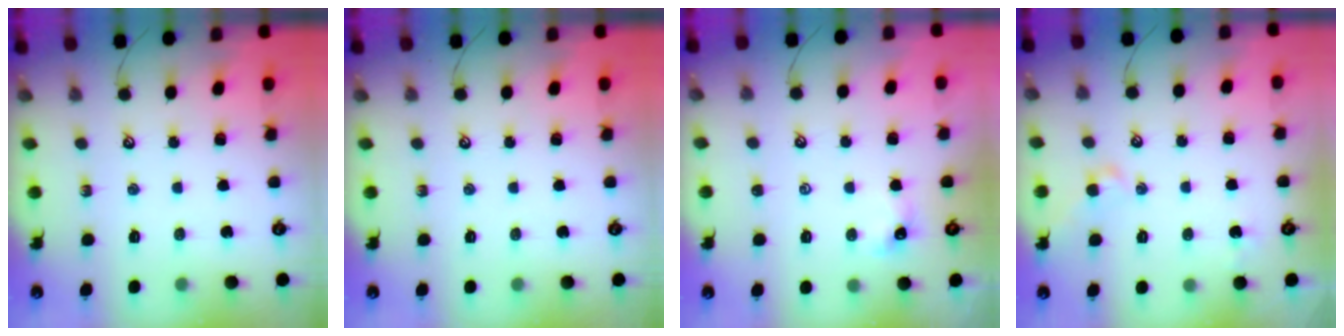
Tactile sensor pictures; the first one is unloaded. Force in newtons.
{"total": 0.0}
{"total": 2.5, "press": 2.4, "slide": 0.7}
{"total": 2.6, "press": 2.5, "slide": 0.8}